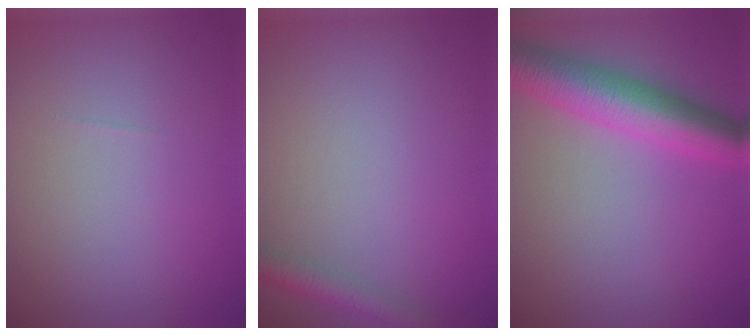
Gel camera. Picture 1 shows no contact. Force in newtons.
{"total": 2.3, "press": 2.3, "slide": 0.1}
{"total": 6.8, "press": 6.8, "slide": 0.1}